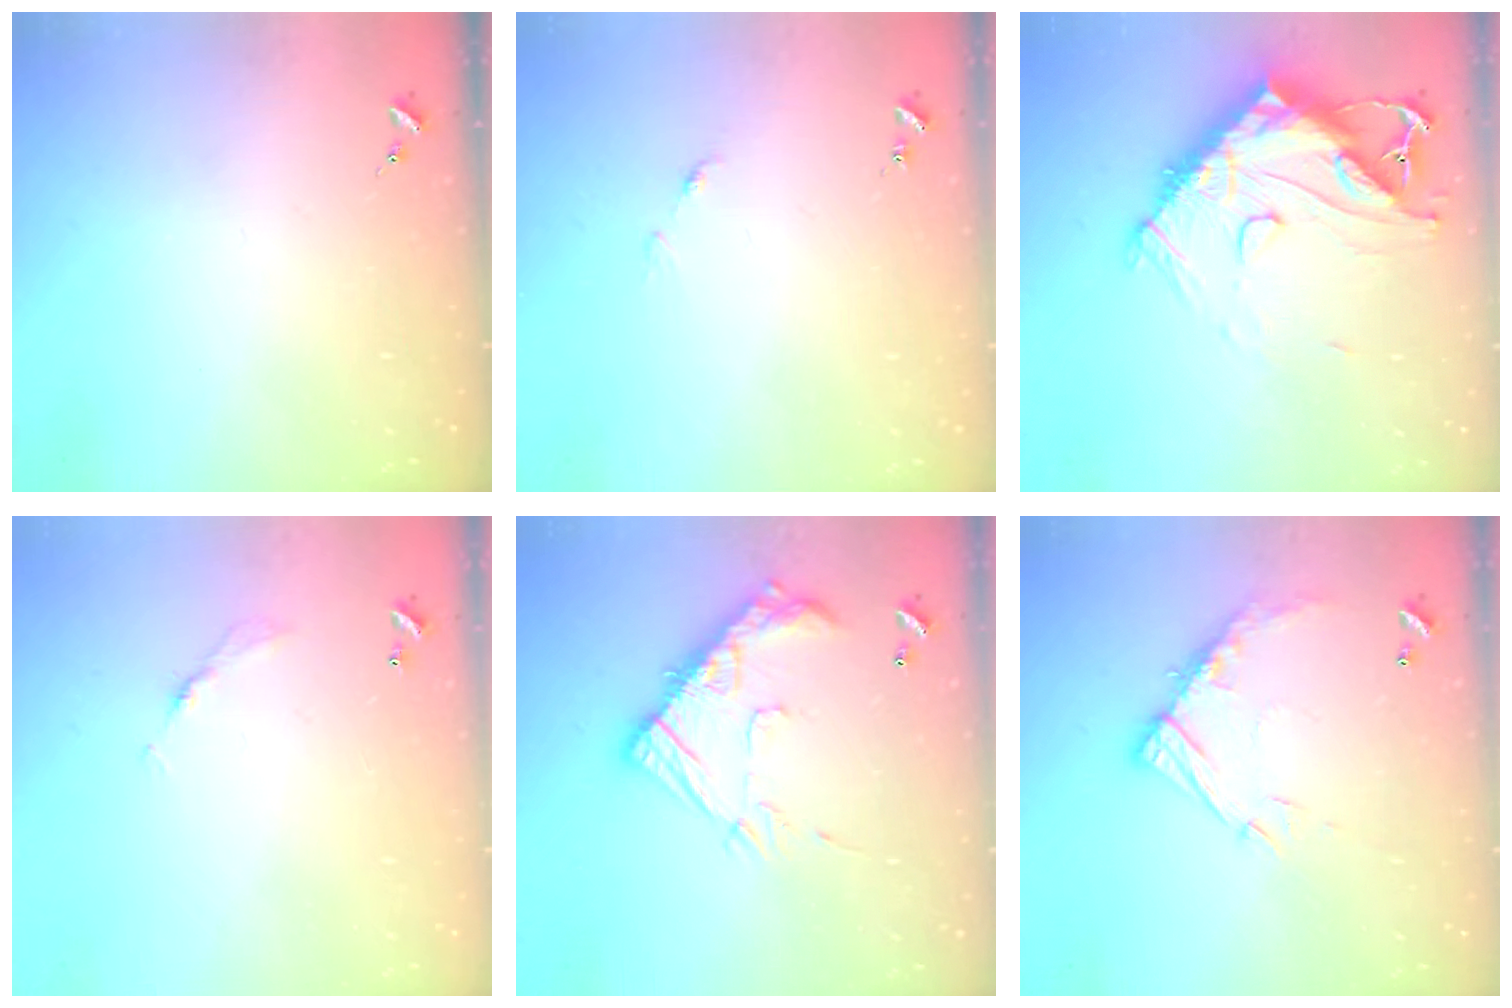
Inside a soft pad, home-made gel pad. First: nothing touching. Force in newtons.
{"total": 4.6, "press": 4.6, "slide": 0.4}
{"total": 18.8, "press": 18.7, "slide": 1.7}
{"total": 4.4, "press": 4.3, "slide": 0.2}
{"total": 17.5, "press": 17.4, "slide": 1.3}
{"total": 13.3, "press": 13.2, "slide": 1.2}